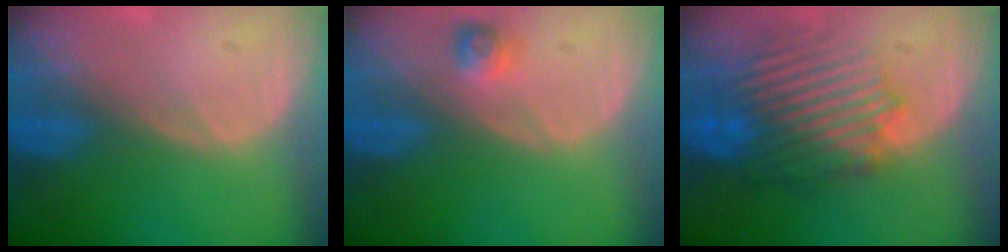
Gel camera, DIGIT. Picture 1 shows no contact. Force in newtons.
{"total": 2.2, "press": 2.2, "slide": 0.4}
{"total": 10.2, "press": 9.3, "slide": 4.1}